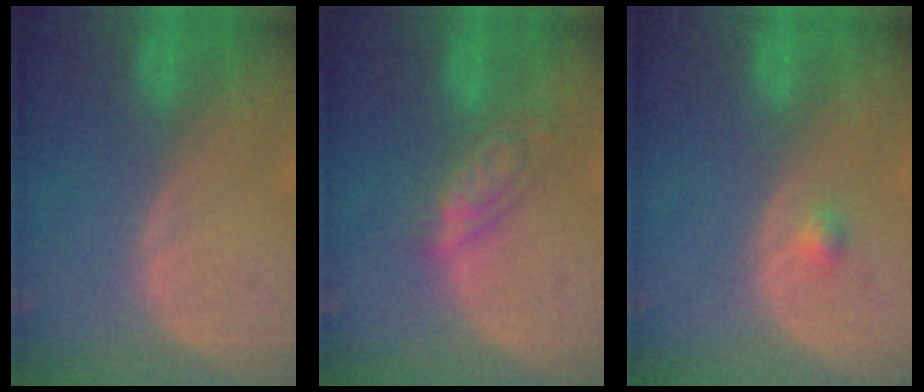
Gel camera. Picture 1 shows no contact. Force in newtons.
{"total": 5.5, "press": 5.0, "slide": 2.4}
{"total": 1.3, "press": 1.1, "slide": 0.7}